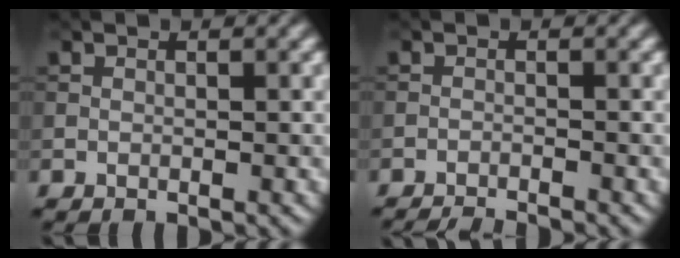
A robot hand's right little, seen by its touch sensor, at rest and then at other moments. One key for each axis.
{"total": 3.2, "fx": -2.9, "fy": 0.4, "fz": 1.1, "tx": -0.019, "ty": -0.007, "tz": -0.050}